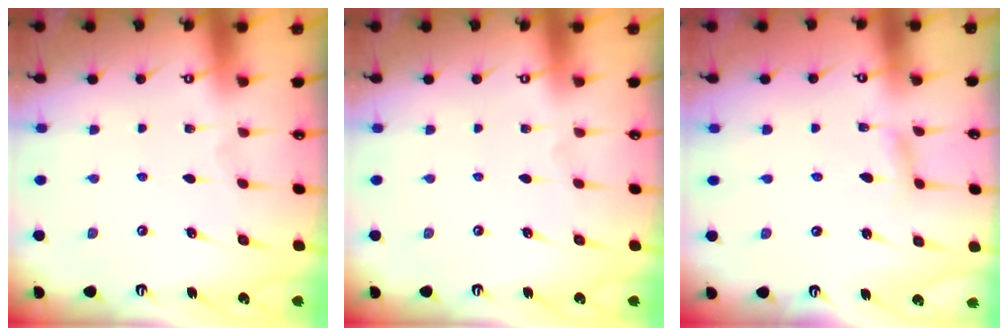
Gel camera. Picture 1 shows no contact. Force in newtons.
{"total": 0.0}
{"total": 3.0, "press": 3.0, "slide": 0.1}